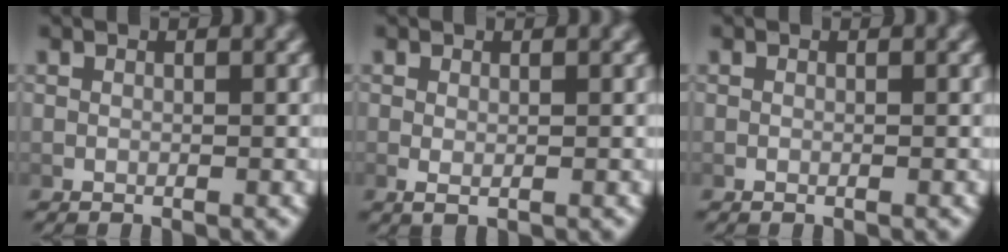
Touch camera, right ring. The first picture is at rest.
{"total": 0.7, "force": [0.2, 0.1, 0.6], "torque": [-0.014, -0.010, 0.009]}
{"total": 0.0}